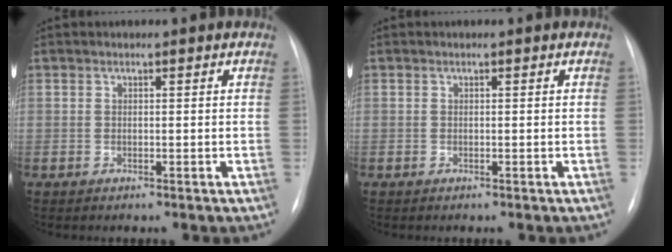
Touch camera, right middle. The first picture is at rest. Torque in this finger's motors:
{"motor_torque": [-0.17, -0.03, -0.17, -0.09]}